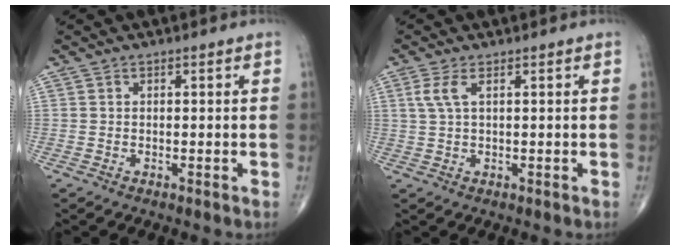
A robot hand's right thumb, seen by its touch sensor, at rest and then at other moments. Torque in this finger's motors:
{"motor_torque": [0.15, 0.02, 0.52, 0.29, 0.05]}